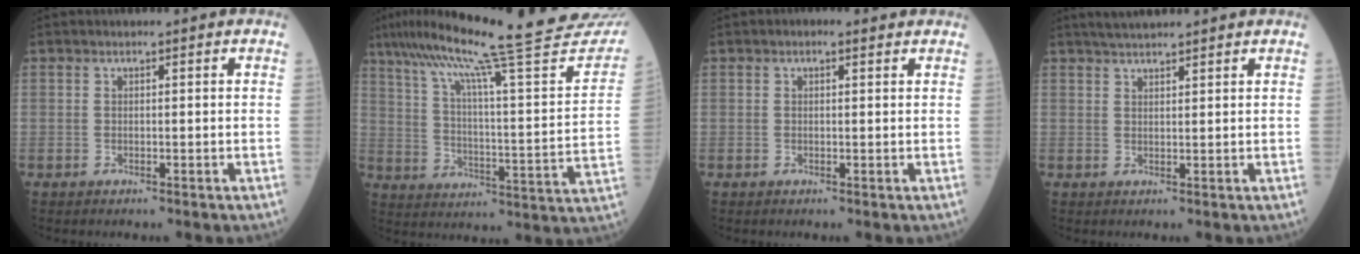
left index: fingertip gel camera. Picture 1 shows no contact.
{"total": 30.7, "force": [26.0, 1.1, 16.3], "torque": [-0.267, -0.053, 0.347]}
{"total": 1.2, "force": [0.7, 0.6, 0.8], "torque": [-0.018, 0.009, 0.006]}
{"total": 4.7, "force": [4.2, 0.4, 2.1], "torque": [-0.033, 0.031, 0.074]}